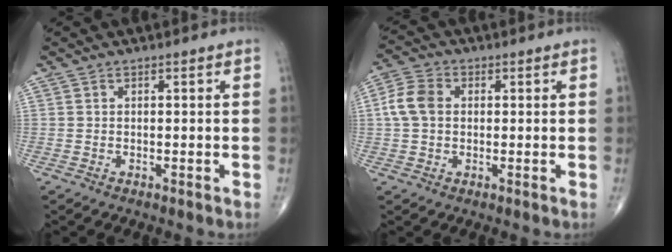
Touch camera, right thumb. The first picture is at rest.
{"total": 6.2, "force": [0.6, 4.6, 4.2], "torque": [-0.088, 0.016, 0.006]}